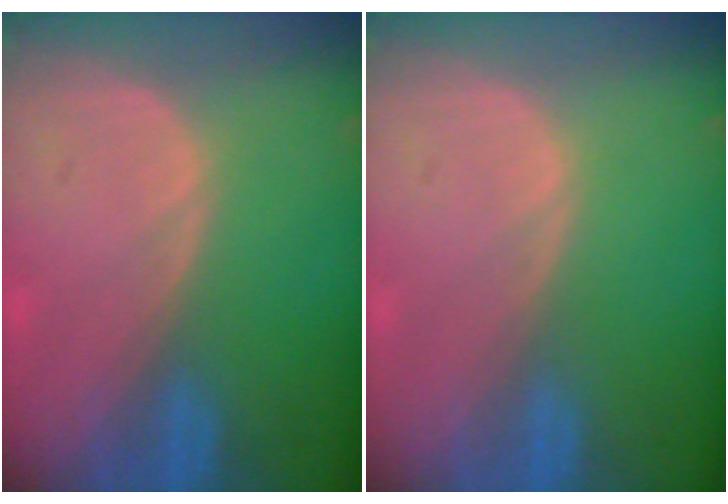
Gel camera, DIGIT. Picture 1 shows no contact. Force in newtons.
{"total": 0.0}